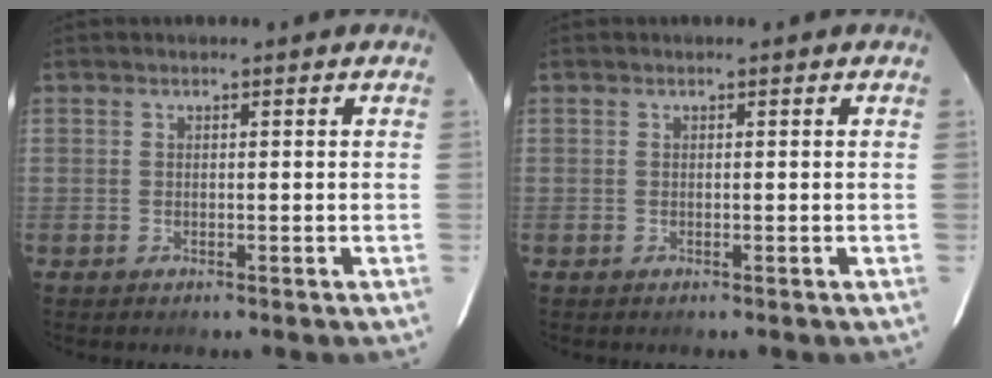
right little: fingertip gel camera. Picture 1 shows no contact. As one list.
[{"total": 0.0}]